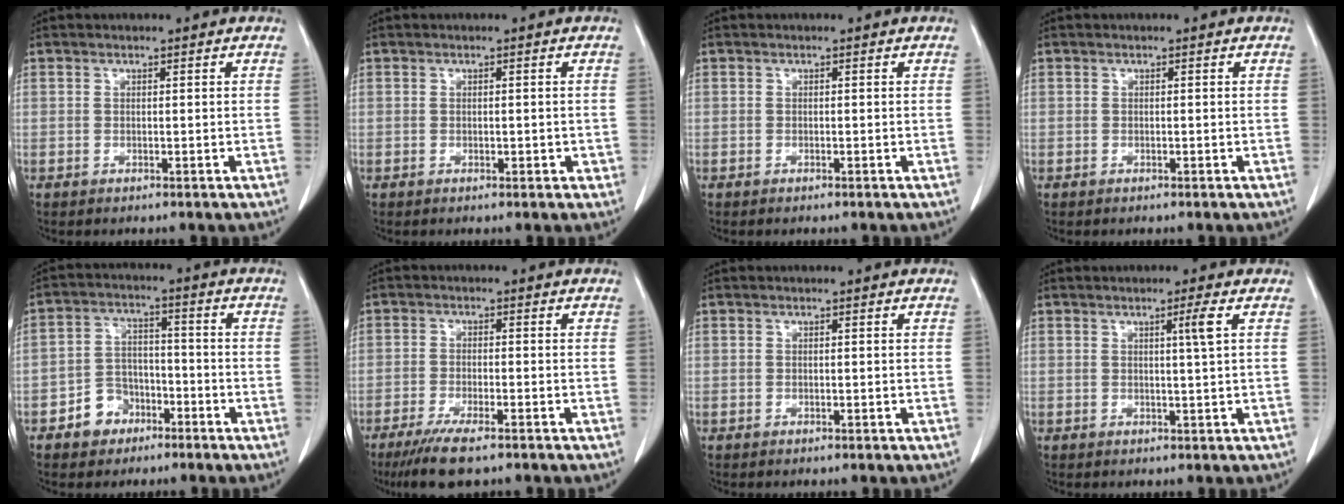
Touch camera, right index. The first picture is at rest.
{"total": 1.2, "force": [-0.1, 0.8, 0.9], "torque": [-0.012, 0.004, 0.003]}
{"total": 0.0}
{"total": 0.0}
{"total": 6.0, "force": [-3.4, 4.6, 1.8], "torque": [-0.035, 0.017, -0.053]}
{"total": 7.1, "force": [-5.2, 0.7, 4.8], "torque": [-0.083, -0.018, -0.082]}
{"total": 0.0}
{"total": 2.2, "force": [0.8, -0.8, 2.0], "torque": [-0.035, -0.007, 0.016]}